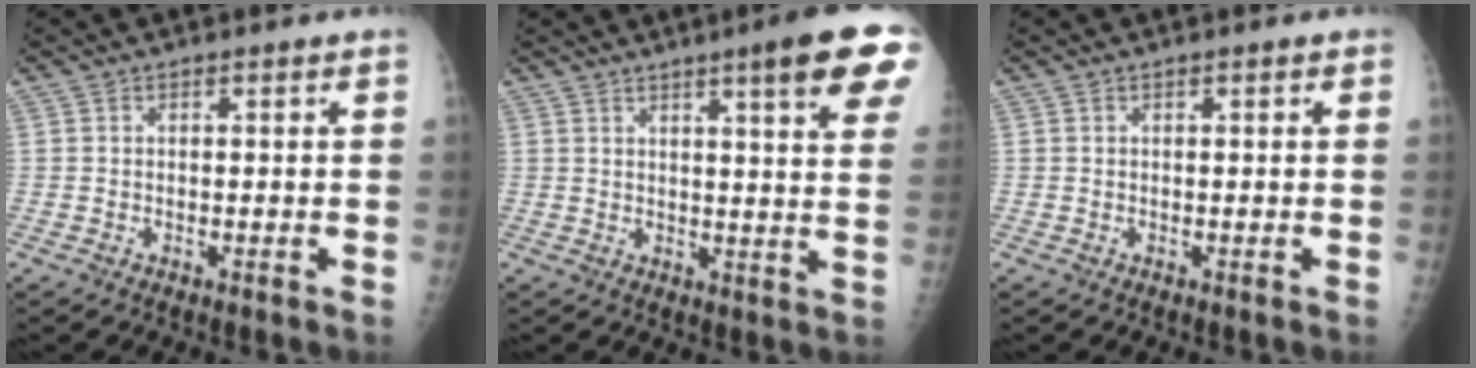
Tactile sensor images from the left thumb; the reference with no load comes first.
{"total": 13.3, "force": [7.5, 1.4, 11.0], "torque": [-0.126, -0.030, 0.087]}
{"total": 0.7, "force": [0.3, 0.2, 0.6], "torque": [-0.011, 0.001, 0.003]}